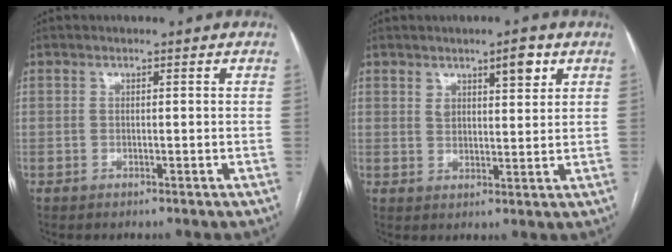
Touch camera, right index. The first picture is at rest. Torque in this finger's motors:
{"motor_torque": [0.10, 0.12, 0.03, 0.01]}